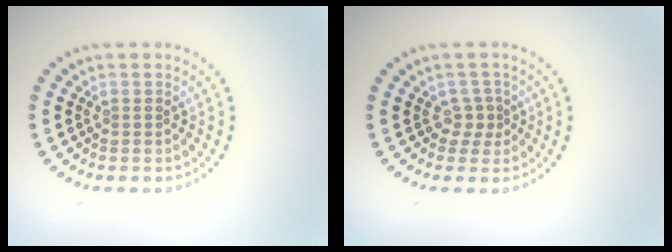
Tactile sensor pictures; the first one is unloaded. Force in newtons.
{"total": 1.4, "press": 0.9, "slide": 1.0}